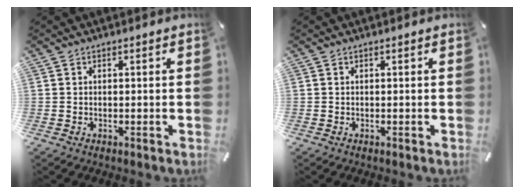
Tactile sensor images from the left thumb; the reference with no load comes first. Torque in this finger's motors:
{"motor_torque": [-0.01, 0.01, 0.00, 0.00, 0.00]}